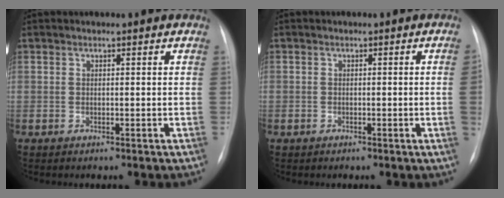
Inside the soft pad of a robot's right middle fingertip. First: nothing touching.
{"total": 1.4, "force": [-0.3, -0.3, 1.4], "torque": [-0.024, 0.003, -0.003]}